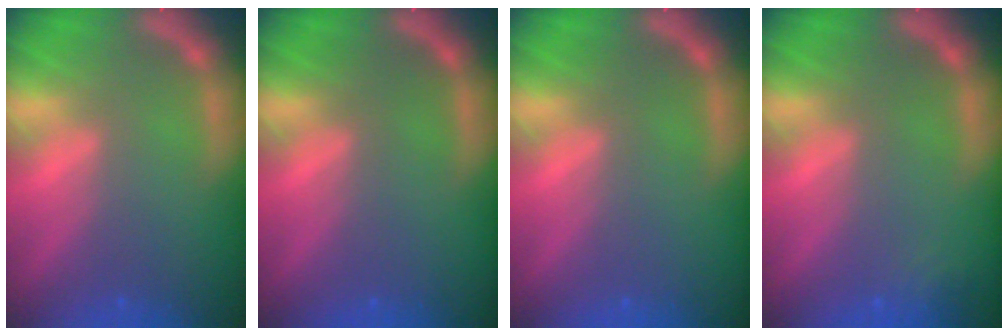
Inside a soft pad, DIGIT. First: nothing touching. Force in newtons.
{"total": 0.0}
{"total": 0.0}
{"total": 1.4}